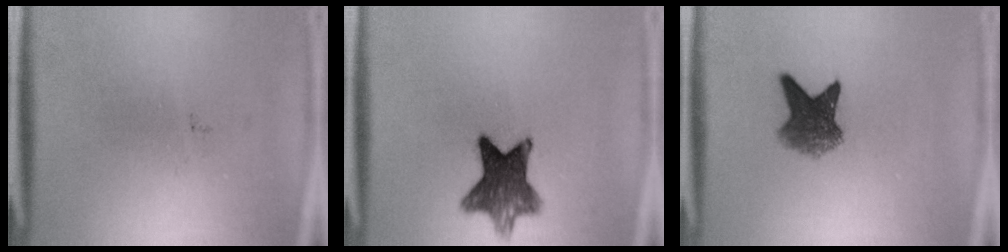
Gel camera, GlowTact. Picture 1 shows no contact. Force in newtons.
{"total": 9.9}
{"total": 5.8}